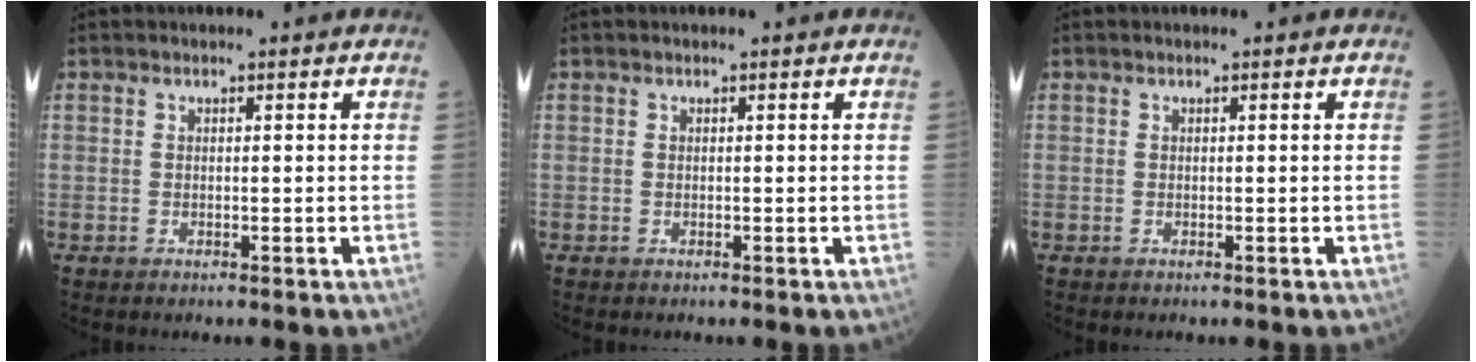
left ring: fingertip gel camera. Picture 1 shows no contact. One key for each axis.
{"total": 0.0}
{"total": 0.0}